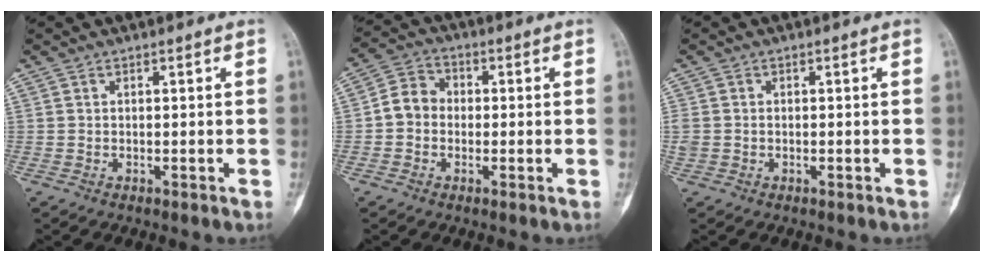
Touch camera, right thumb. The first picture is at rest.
{"total": 5.9, "force": [-0.7, 5.1, 2.9], "torque": [-0.032, 0.021, -0.026]}
{"total": 2.3, "force": [-0.1, 2.0, 1.1], "torque": [-0.034, 0.004, 0.001]}